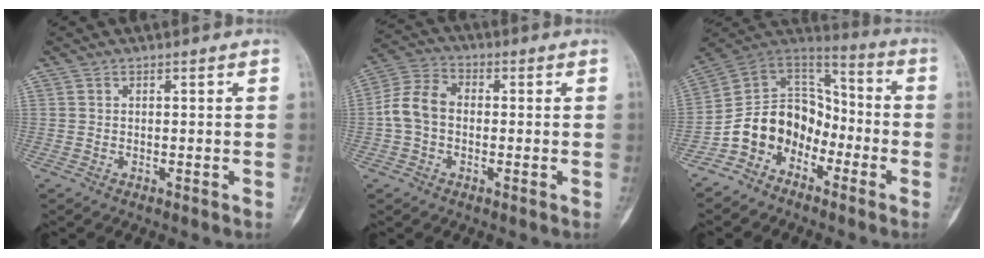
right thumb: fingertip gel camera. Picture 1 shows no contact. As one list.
[{"total": 8.0, "force": [-0.6, 6.0, 5.3], "torque": [-0.094, 0.027, -0.024]}, {"total": 13.7, "force": [-6.7, 10.5, 5.9], "torque": [-0.065, 0.096, -0.134]}]